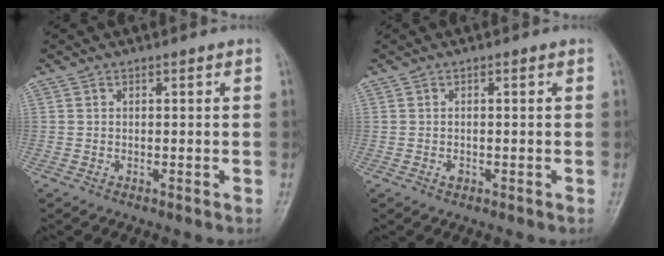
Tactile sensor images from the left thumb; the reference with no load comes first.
{"total": 1.0, "force": [-0.4, 0.7, 0.6], "torque": [-0.005, 0.000, -0.007]}